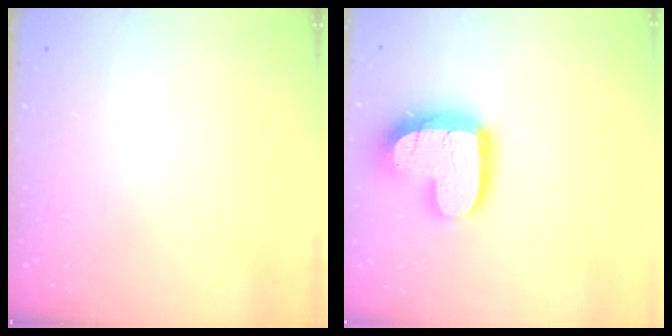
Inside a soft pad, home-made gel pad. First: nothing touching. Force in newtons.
{"total": 18.3, "press": 18.2, "slide": 1.9}